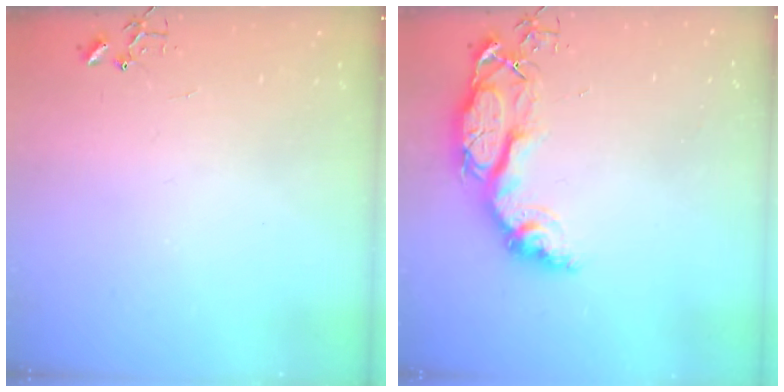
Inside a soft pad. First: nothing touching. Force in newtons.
{"total": 13.9, "press": 13.9, "slide": 1.3}